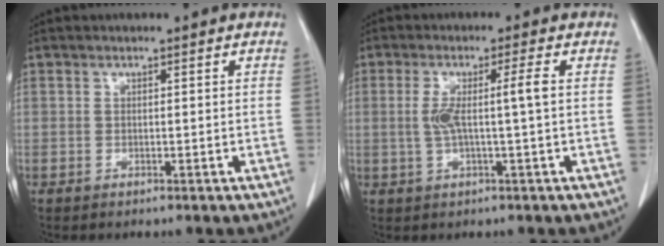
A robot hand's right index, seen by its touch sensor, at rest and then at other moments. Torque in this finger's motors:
{"motor_torque": [0.14, 0.16, 0.14, 0.04]}